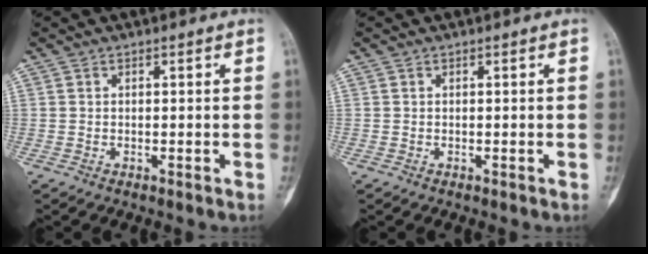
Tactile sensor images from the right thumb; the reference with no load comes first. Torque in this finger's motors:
{"motor_torque": [0.15, 0.17, 0.21, 0.00, 0.02]}